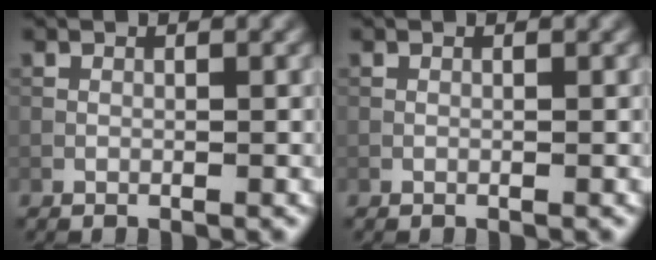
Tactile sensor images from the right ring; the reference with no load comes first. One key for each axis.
{"total": 0.0}